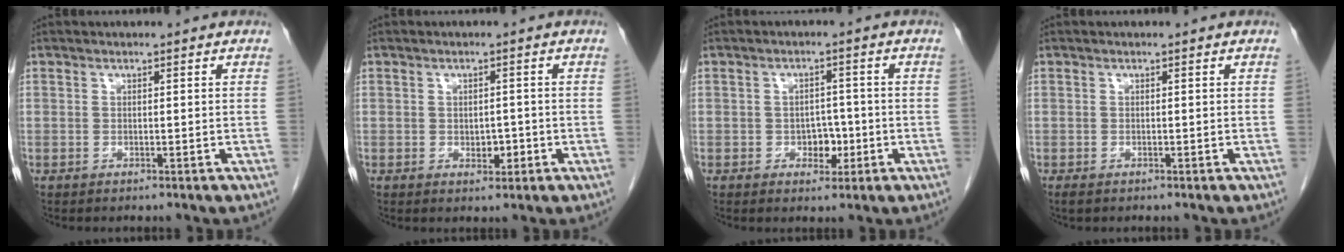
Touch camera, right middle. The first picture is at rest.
{"total": 2.2, "force": [-0.6, 1.4, 1.6], "torque": [-0.018, 0.003, -0.005]}
{"total": 3.5, "force": [-1.0, 2.3, 2.4], "torque": [-0.026, 0.006, -0.012]}
{"total": 0.9, "force": [-0.6, 0.4, 0.5], "torque": [-0.013, -0.001, -0.007]}